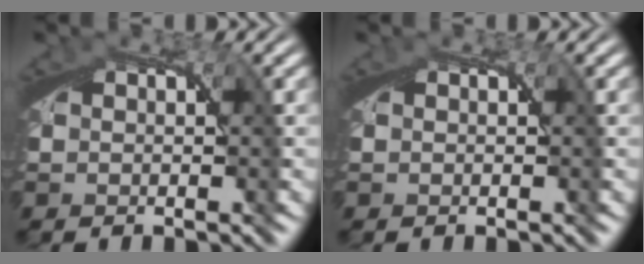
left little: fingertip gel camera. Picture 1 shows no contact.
{"total": 0.0}